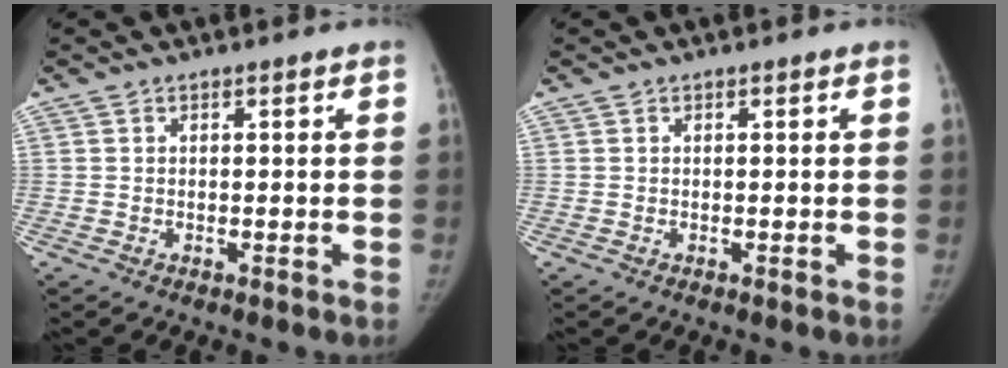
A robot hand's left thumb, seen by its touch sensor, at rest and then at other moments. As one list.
[{"total": 0.0}]